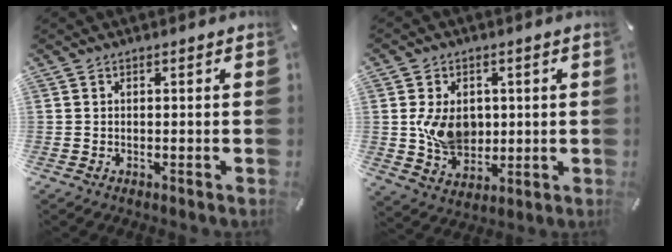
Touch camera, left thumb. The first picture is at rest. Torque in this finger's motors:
{"motor_torque": [0.77, 0.74, 0.83, -0.12, 0.16]}